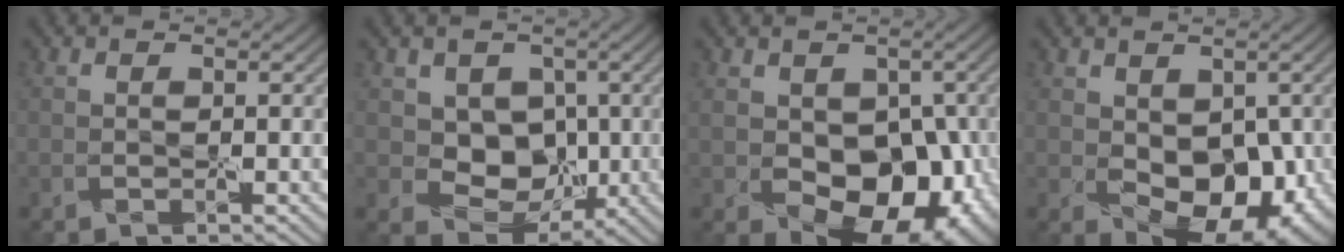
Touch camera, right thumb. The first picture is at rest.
{"total": 5.0, "force": [1.1, 4.4, 1.9], "torque": [-0.036, -0.006, 0.003]}
{"total": 11.8, "force": [-2.5, 7.9, 8.4], "torque": [-0.106, -0.019, -0.023]}
{"total": 9.2, "force": [-1.0, 6.1, 6.9], "torque": [-0.098, -0.027, -0.001]}